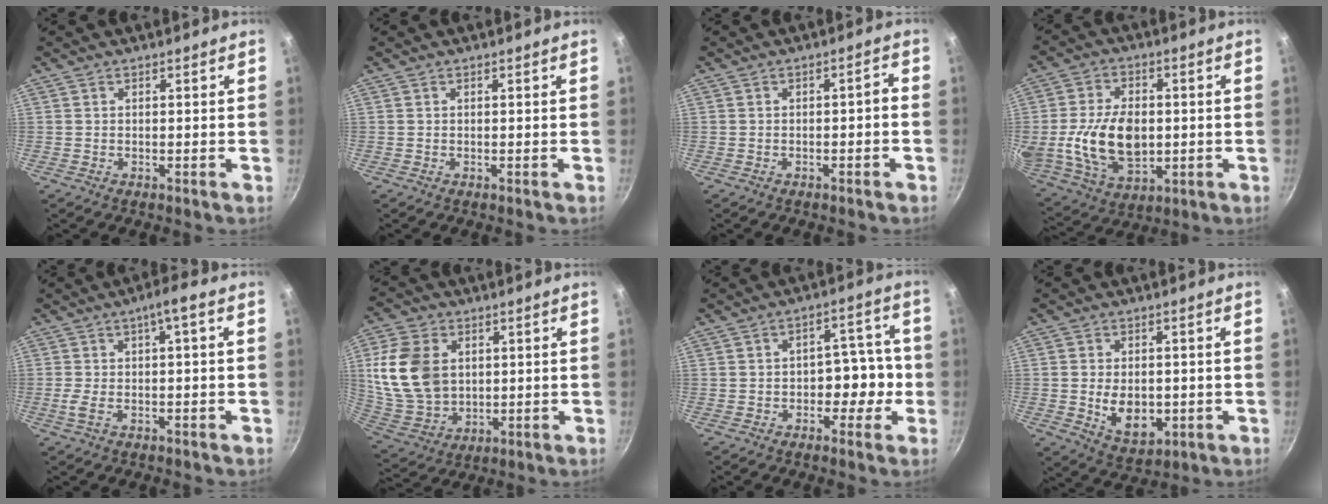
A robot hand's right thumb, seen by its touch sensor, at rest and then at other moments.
{"total": 0.0}
{"total": 2.3, "force": [-1.2, 0.7, 1.8], "torque": [-0.029, 0.022, -0.009]}
{"total": 15.9, "force": [-0.5, 10.4, 12.0], "torque": [-0.205, -0.003, 0.001]}
{"total": 5.5, "force": [-0.2, 1.0, 5.4], "torque": [-0.101, 0.022, 0.002]}
{"total": 15.8, "force": [3.0, 11.6, 10.3], "torque": [-0.190, -0.010, 0.075]}
{"total": 7.4, "force": [-1.9, 5.2, 4.9], "torque": [-0.006, 0.040, -0.027]}
{"total": 8.9, "force": [-1.1, 6.1, 6.5], "torque": [-0.083, -0.006, -0.005]}